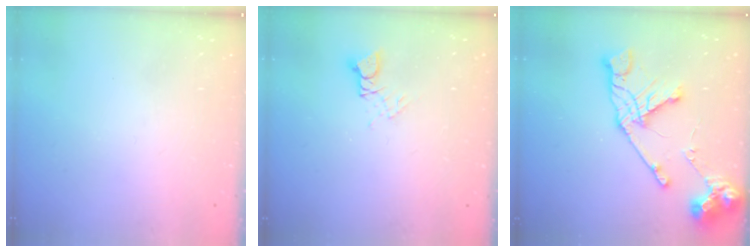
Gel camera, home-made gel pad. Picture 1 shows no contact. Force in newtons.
{"total": 3.5, "press": 3.5, "slide": 0.3}
{"total": 17.6, "press": 17.5, "slide": 1.8}